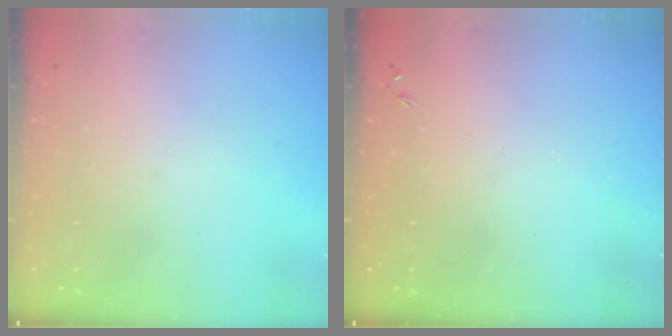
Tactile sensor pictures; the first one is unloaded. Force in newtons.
{"total": 0.0}